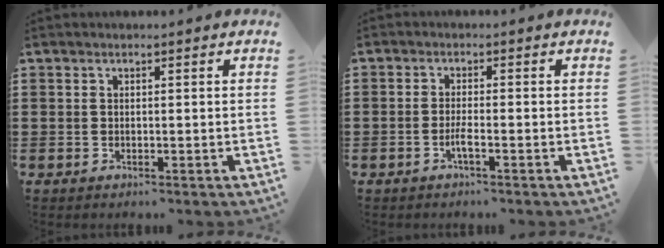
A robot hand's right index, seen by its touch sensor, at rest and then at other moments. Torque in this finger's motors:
{"motor_torque": [2.14, 0.00, 0.02, -0.09]}